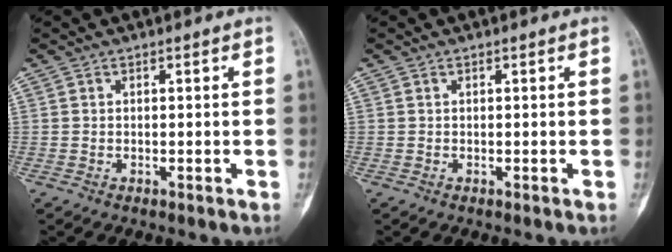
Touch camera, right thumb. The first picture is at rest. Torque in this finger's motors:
{"motor_torque": [-0.16, -0.07, 0.17, -0.21, -0.02]}